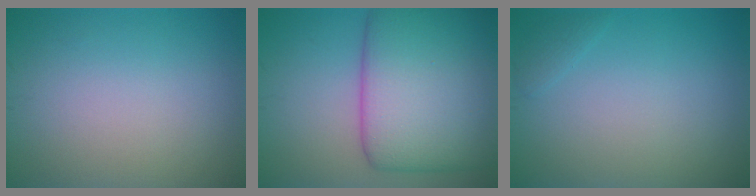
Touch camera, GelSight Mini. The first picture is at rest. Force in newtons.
{"total": 11.5, "press": 11.5, "slide": 0.5}
{"total": 0.7, "press": 0.7, "slide": 0.0}